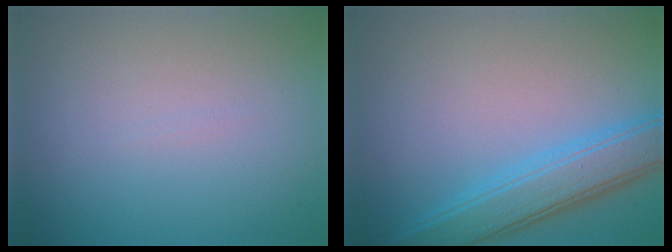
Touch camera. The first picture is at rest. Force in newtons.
{"total": 4.9, "press": 4.8, "slide": 0.3}